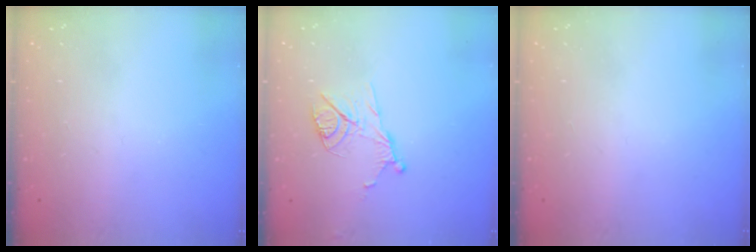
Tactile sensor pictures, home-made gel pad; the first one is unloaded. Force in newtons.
{"total": 10.9, "press": 10.9, "slide": 0.4}
{"total": 0.0}